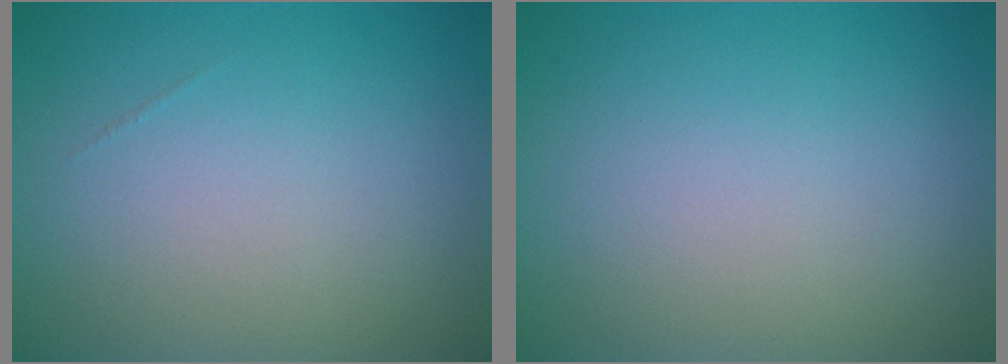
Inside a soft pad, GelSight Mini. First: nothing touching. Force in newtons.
{"total": 0.0}